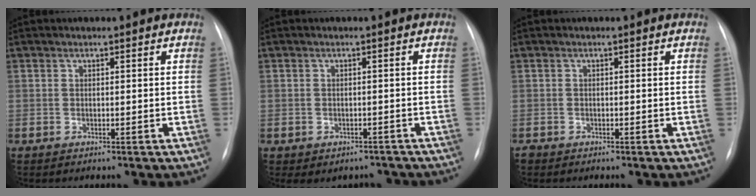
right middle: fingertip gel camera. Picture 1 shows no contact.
{"total": 3.5, "force": [-2.8, 2.2, 0.4], "torque": [-0.001, 0.018, -0.032]}
{"total": 0.6, "force": [-0.5, 0.3, 0.1], "torque": [-0.003, 0.001, -0.010]}